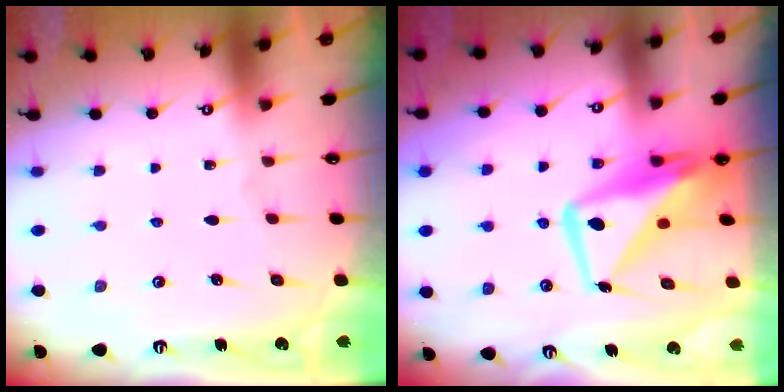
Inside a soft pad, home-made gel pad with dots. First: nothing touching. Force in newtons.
{"total": 13.0, "press": 12.9, "slide": 1.1}